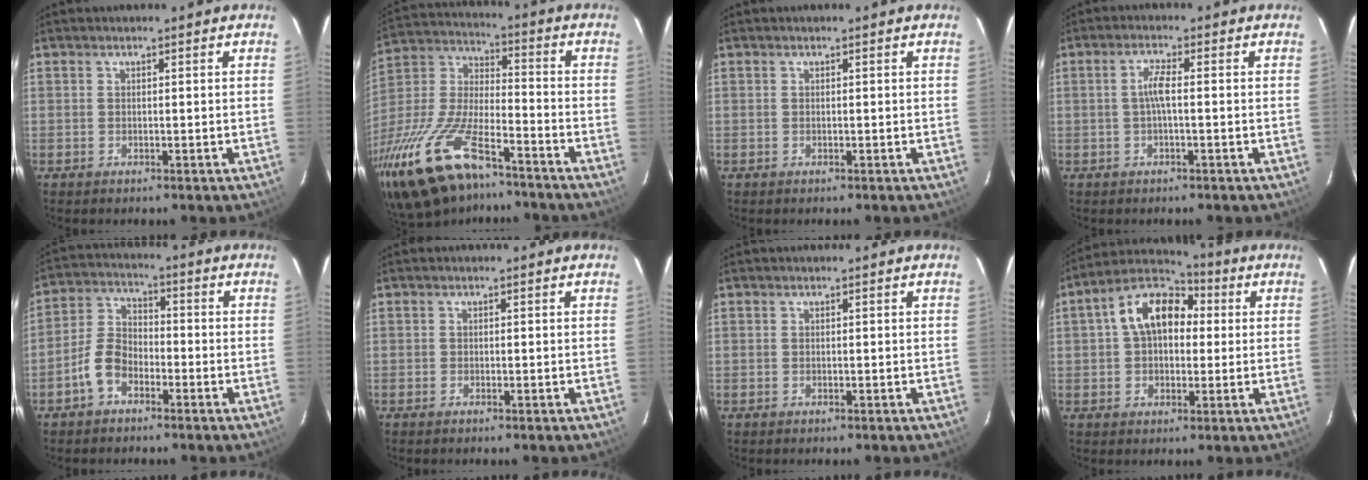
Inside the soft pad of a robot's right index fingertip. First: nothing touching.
{"total": 24.7, "force": [-16.8, 8.9, 15.9], "torque": [-0.339, -0.040, -0.301]}
{"total": 0.0}
{"total": 2.9, "force": [-0.3, 0.2, 2.8], "torque": [-0.059, 0.006, -0.005]}
{"total": 6.7, "force": [-3.9, 4.1, 3.7], "torque": [-0.081, 0.018, -0.079]}
{"total": 0.0}
{"total": 0.0}
{"total": 11.7, "force": [2.1, 7.8, 8.4], "torque": [-0.149, 0.043, 0.029]}